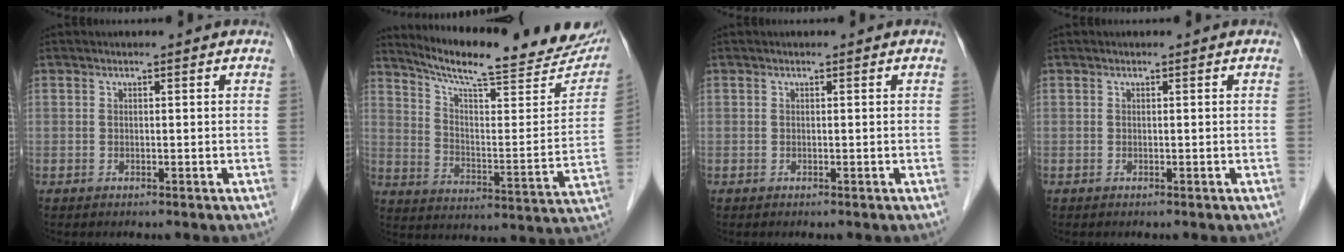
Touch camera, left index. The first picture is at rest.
{"total": 24.9, "force": [21.9, 3.7, 11.4], "torque": [-0.175, -0.052, 0.291]}
{"total": 0.0}
{"total": 0.0}